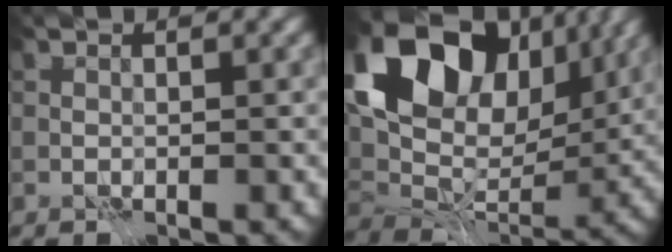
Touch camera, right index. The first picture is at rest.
{"total": 16.2, "force": [5.7, 10.6, 10.8], "torque": [-0.188, 0.031, 0.105]}